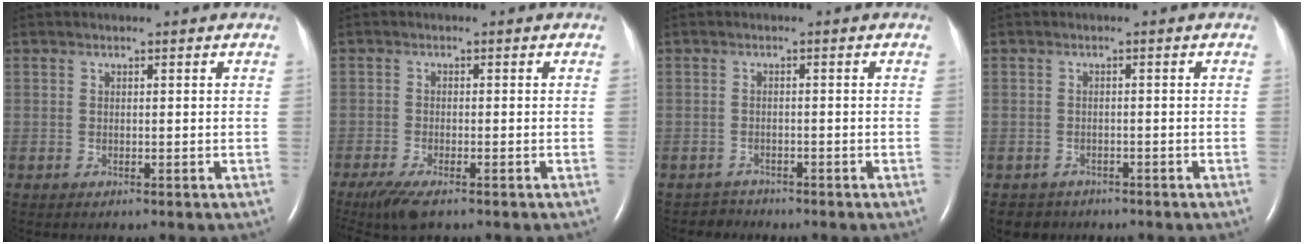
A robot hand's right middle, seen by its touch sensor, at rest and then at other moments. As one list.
[{"total": 5.8, "force": [-4.2, 1.2, 3.8], "torque": [-0.076, -0.017, -0.072]}, {"total": 1.8, "force": [-1.4, 0.5, -1.0], "torque": [0.013, -0.003, -0.025]}, {"total": 2.4, "force": [-1.8, 1.5, -0.3], "torque": [-0.008, 0.004, -0.027]}]